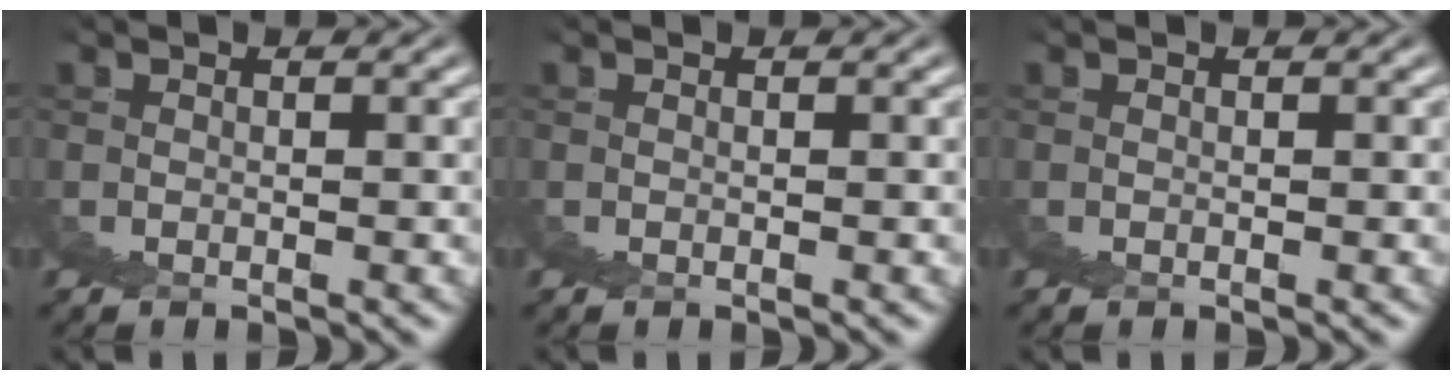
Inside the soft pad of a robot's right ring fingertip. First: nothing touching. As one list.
[{"total": 0.0}, {"total": 0.0}]